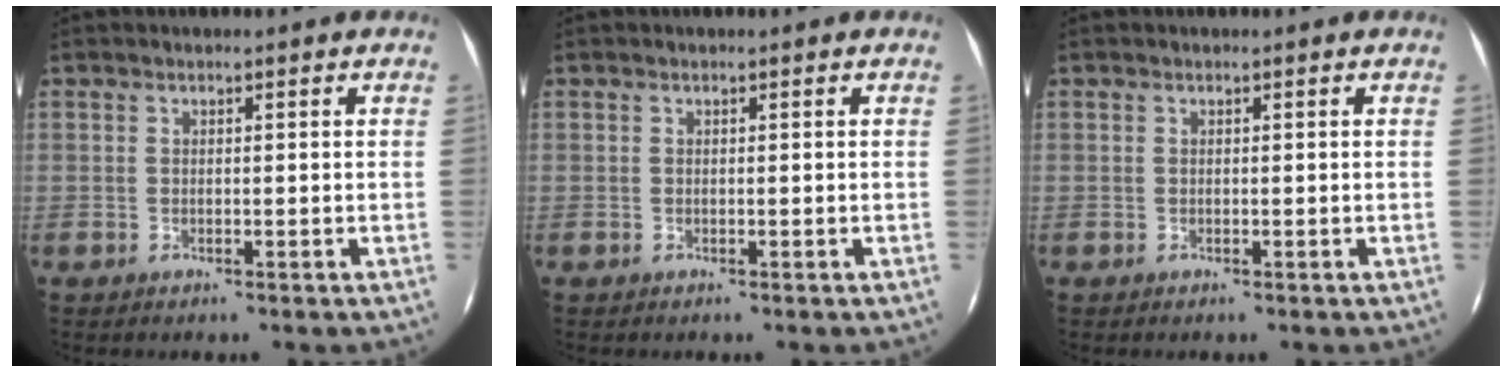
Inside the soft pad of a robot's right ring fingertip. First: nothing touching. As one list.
[{"total": 0.0}, {"total": 0.0}]